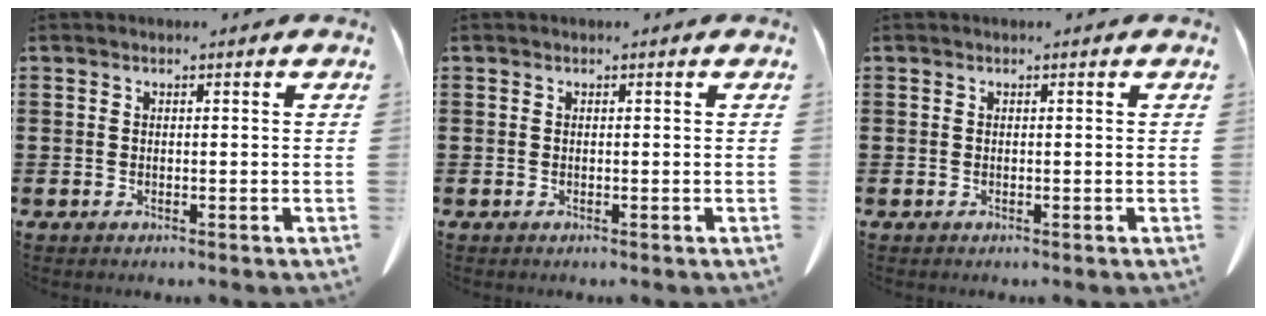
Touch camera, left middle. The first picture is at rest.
{"total": 0.0}
{"total": 0.0}